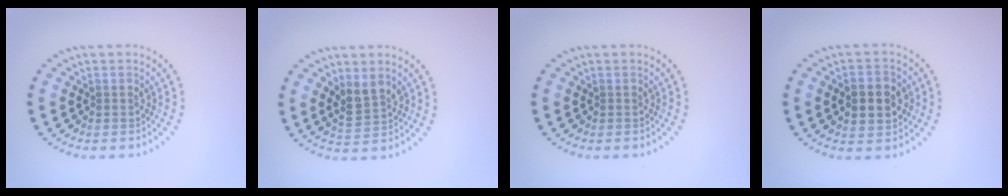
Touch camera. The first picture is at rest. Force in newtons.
{"total": 2.6, "press": 2.4, "slide": 0.9}
{"total": 0.0}
{"total": 4.5, "press": 4.5, "slide": 0.3}